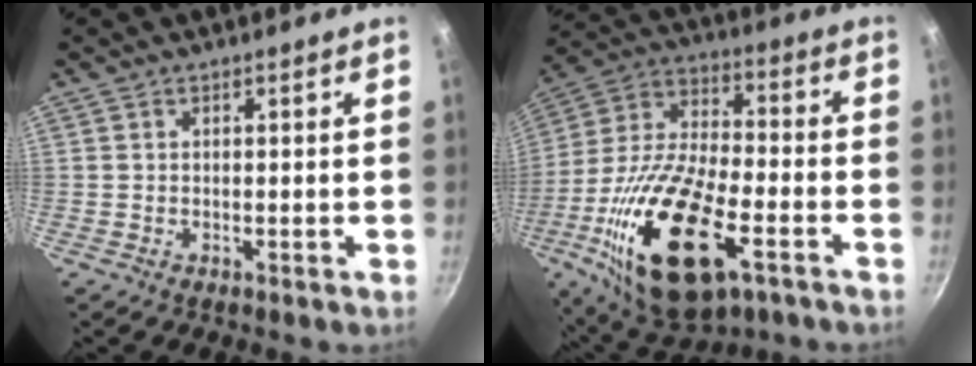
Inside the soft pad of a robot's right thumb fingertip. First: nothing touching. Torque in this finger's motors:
{"motor_torque": [1.22, 1.02, 2.43, -0.34, 0.93]}